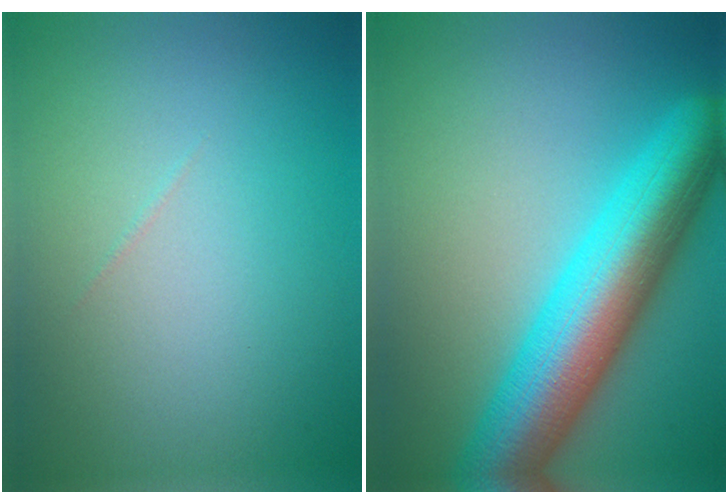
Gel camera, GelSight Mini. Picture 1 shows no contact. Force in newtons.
{"total": 10.4, "press": 10.4, "slide": 0.3}